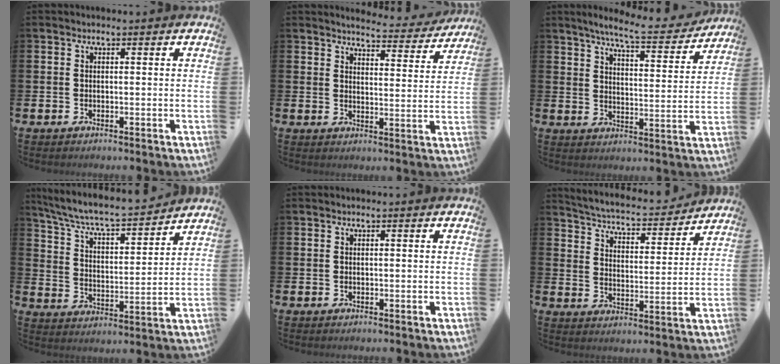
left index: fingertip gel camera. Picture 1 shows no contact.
{"total": 4.4, "force": [4.3, 0.6, 0.6], "torque": [-0.015, -0.035, 0.071]}
{"total": 7.2, "force": [6.6, 0.3, 2.8], "torque": [-0.062, -0.043, 0.108]}
{"total": 7.2, "force": [6.8, 0.8, 2.4], "torque": [-0.080, -0.054, 0.113]}
{"total": 0.0}
{"total": 4.9, "force": [4.8, 0.7, 0.8], "torque": [-0.043, -0.045, 0.077]}